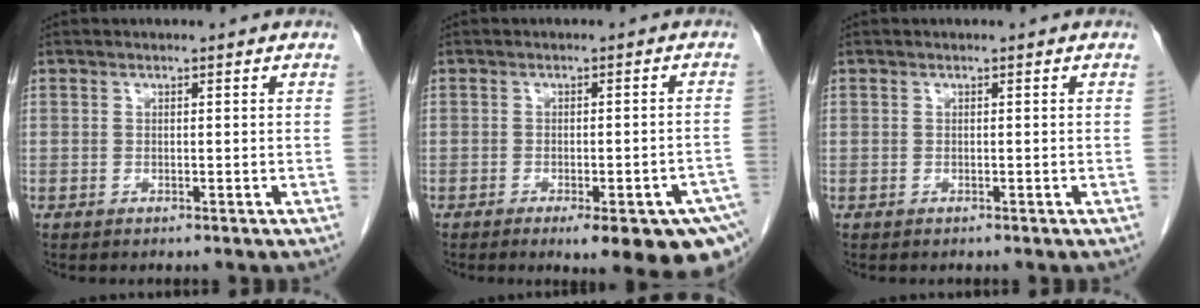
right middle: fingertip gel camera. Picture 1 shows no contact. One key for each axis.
{"total": 14.3, "fx": -9.6, "fy": 2.6, "fz": 10.2, "tx": -0.076, "ty": -0.003, "tz": -0.112}
{"total": 0.0}